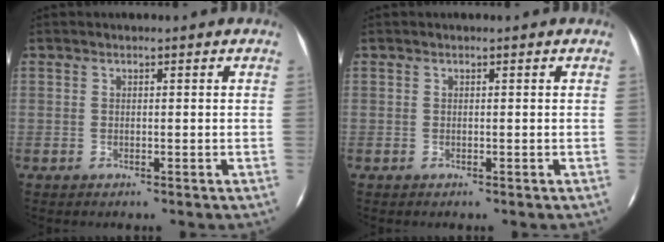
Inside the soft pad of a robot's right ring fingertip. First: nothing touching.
{"total": 0.0}